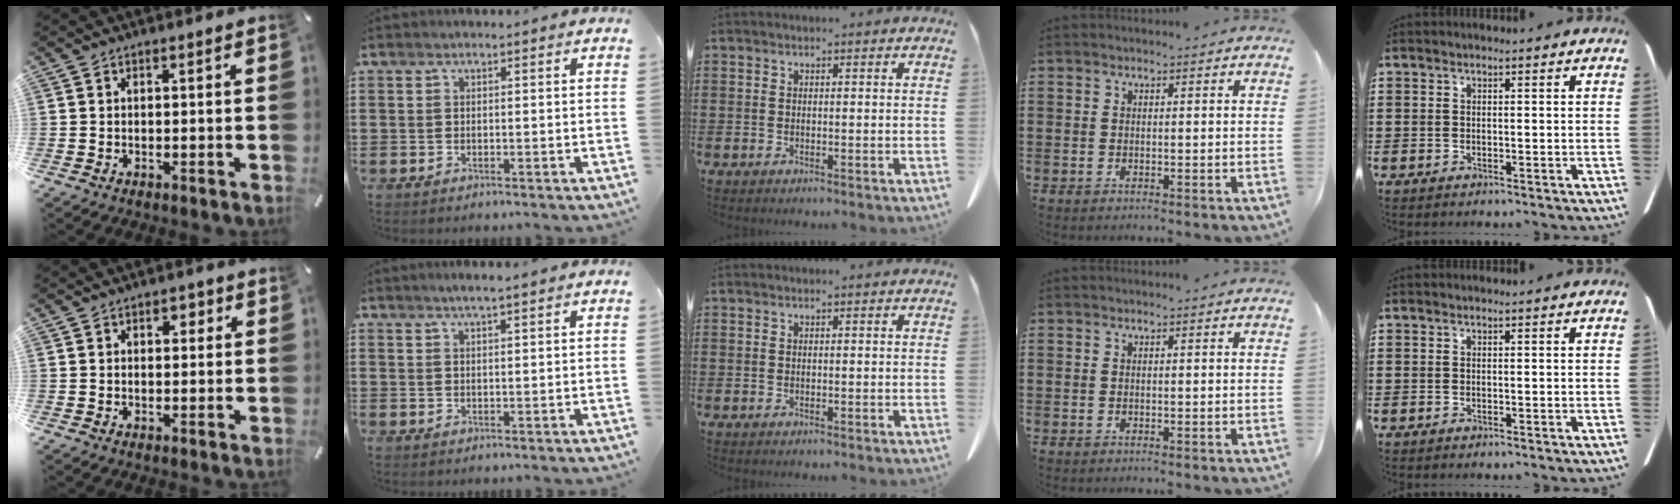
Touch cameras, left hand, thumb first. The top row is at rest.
{"thumb": {"total": 2.4, "force": [0.6, 1.7, 1.5], "torque": [-0.009, 0.000, 0.002]}, "index": {"total": 2.0, "force": [1.6, -0.1, 1.2], "torque": [-0.026, 0.002, 0.029]}}